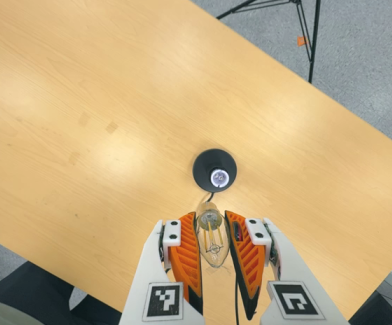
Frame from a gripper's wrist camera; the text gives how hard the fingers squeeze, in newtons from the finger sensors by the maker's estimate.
{"total": 20.2, "left": 22.8, "right": 17.6}